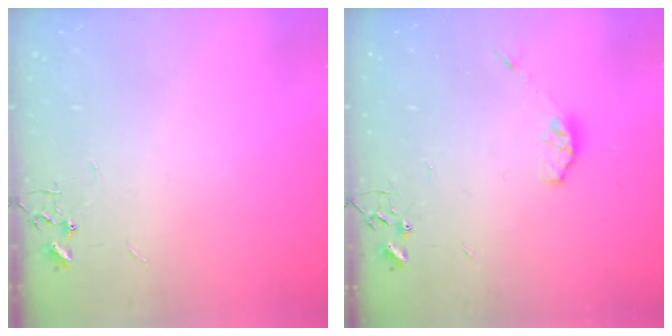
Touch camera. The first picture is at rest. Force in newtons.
{"total": 5.3, "press": 5.2, "slide": 1.0}